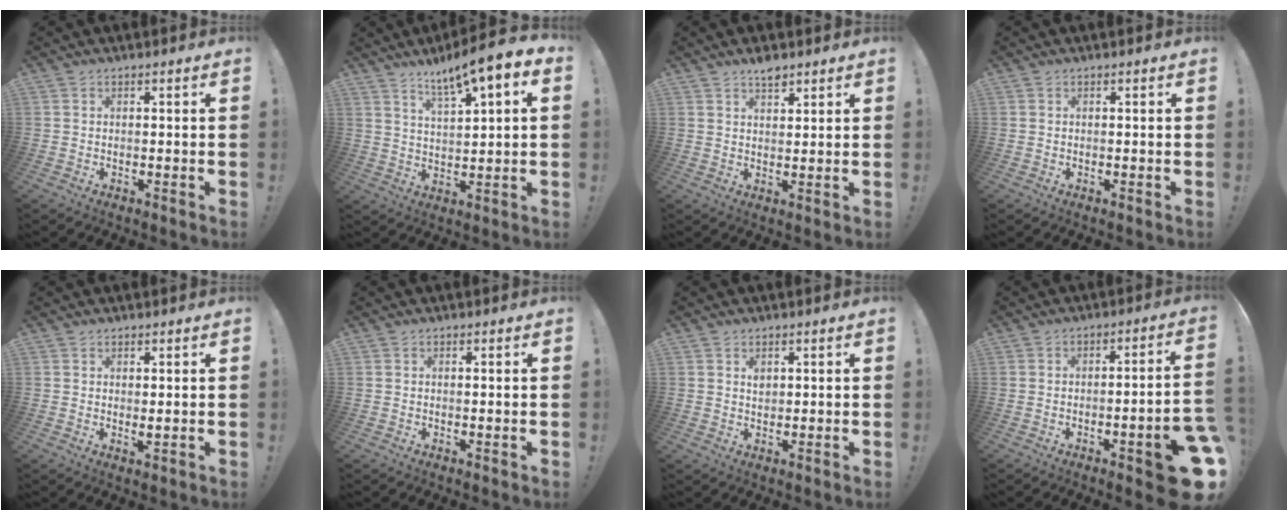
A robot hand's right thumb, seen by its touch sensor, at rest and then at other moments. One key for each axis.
{"total": 9.5, "fx": 6.5, "fy": 1.1, "fz": 6.9, "tx": -0.113, "ty": -0.043, "tz": 0.107}
{"total": 4.0, "fx": 3.2, "fy": 1.7, "fz": 1.8, "tx": -0.020, "ty": -0.020, "tz": 0.055}
{"total": 0.0}
{"total": 1.3, "fx": 0.9, "fy": 0.5, "fz": 0.8, "tx": -0.013, "ty": -0.008, "tz": 0.016}
{"total": 0.5, "fx": 0.2, "fy": 0.1, "fz": 0.5, "tx": 0.003, "ty": -0.005, "tz": 0.001}
{"total": 1.7, "fx": 1.0, "fy": 1.2, "fz": 0.7, "tx": -0.006, "ty": -0.005, "tz": 0.016}
{"total": 11.6, "fx": -5.1, "fy": 2.2, "fz": 10.2, "tx": -0.121, "ty": 0.016, "tz": -0.070}